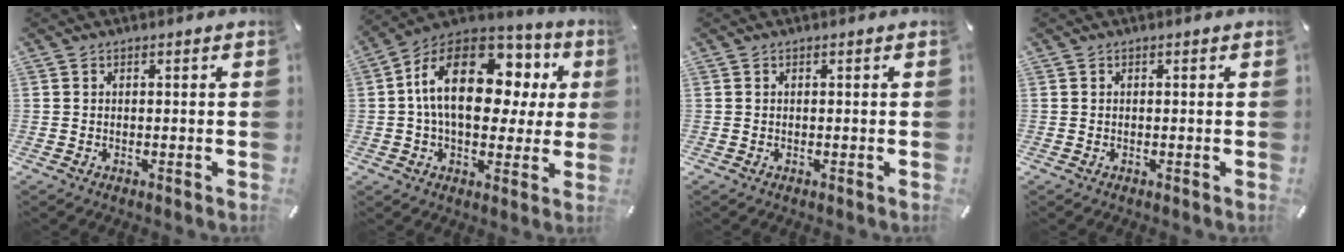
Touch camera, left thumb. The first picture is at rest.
{"total": 21.4, "force": [5.0, 13.2, 16.1], "torque": [-0.273, -0.010, 0.084]}
{"total": 0.0}
{"total": 0.0}